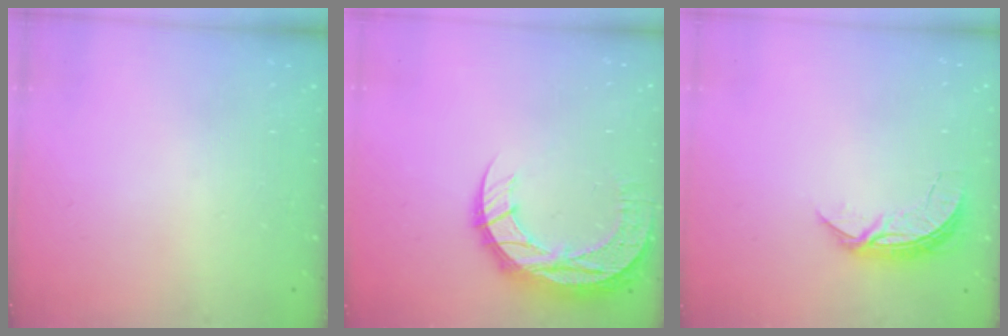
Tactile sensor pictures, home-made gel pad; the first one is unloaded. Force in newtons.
{"total": 12.2, "press": 12.2, "slide": 0.9}
{"total": 6.2, "press": 6.2, "slide": 0.5}